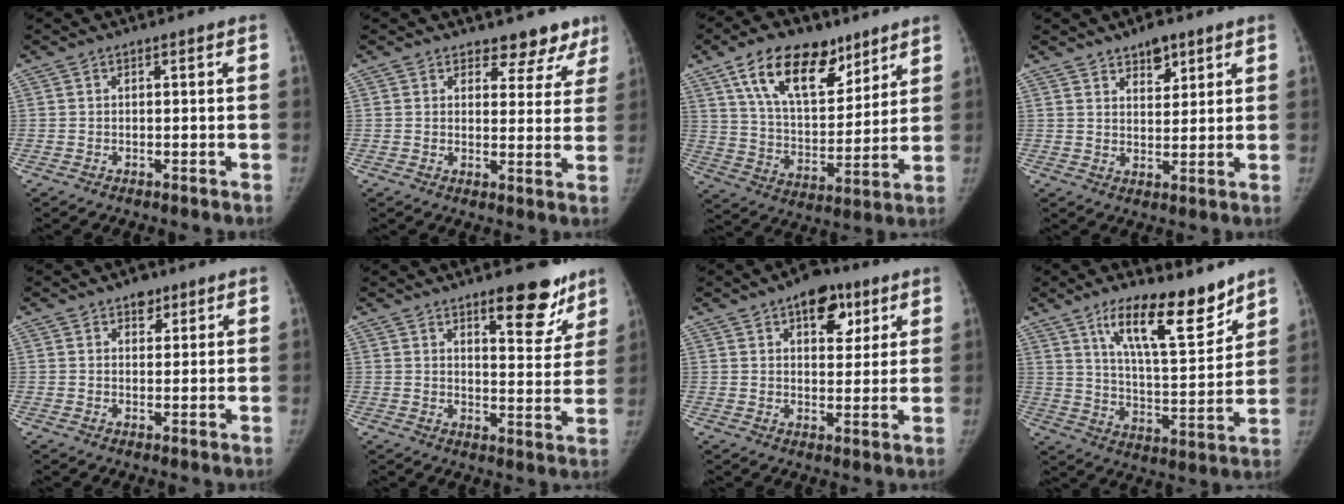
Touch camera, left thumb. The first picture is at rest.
{"total": 7.3, "force": [6.1, 3.7, 1.2], "torque": [0.033, -0.035, 0.061]}
{"total": 18.3, "force": [10.9, 9.6, 11.1], "torque": [-0.143, -0.047, 0.192]}
{"total": 5.2, "force": [3.5, 2.7, 2.8], "torque": [-0.021, -0.022, 0.057]}
{"total": 3.3, "force": [2.1, 2.1, 1.4], "torque": [0.001, -0.011, 0.031]}
{"total": 11.7, "force": [8.0, 4.1, 7.5], "torque": [-0.055, -0.052, 0.111]}
{"total": 10.3, "force": [5.5, 5.8, 6.5], "torque": [-0.053, -0.018, 0.075]}
{"total": 16.3, "force": [11.2, 4.8, 10.9], "torque": [-0.142, -0.078, 0.194]}